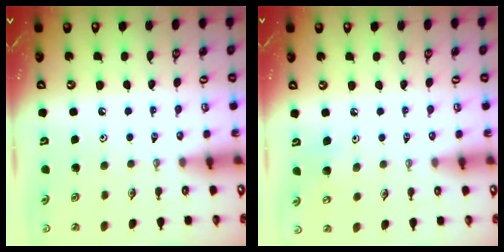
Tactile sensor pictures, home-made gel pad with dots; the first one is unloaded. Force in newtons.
{"total": 6.4, "press": 6.4, "slide": 0.5}